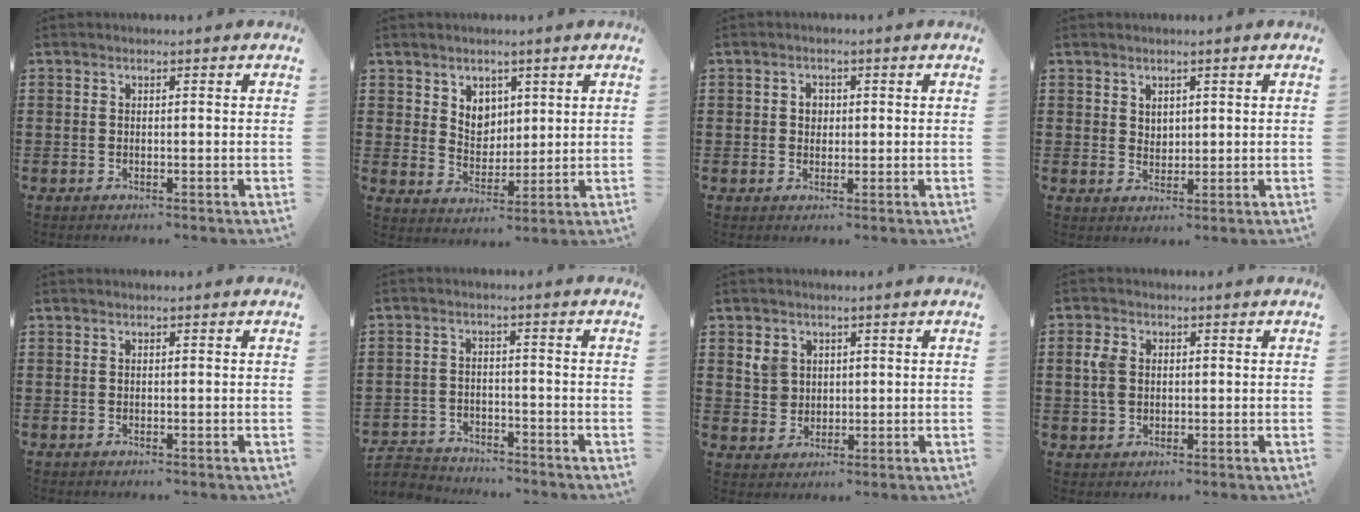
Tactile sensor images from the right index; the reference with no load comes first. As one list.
[{"total": 4.7, "force": [2.9, 3.6, 0.9], "torque": [-0.027, 0.003, 0.053]}, {"total": 1.9, "force": [0.1, 1.6, 1.0], "torque": [-0.022, 0.010, 0.001]}, {"total": 2.1, "force": [1.5, 1.4, 0.3], "torque": [-0.010, 0.005, 0.029]}, {"total": 0.0}, {"total": 3.5, "force": [-3.4, 0.7, -0.2], "torque": [-0.013, -0.001, -0.077]}, {"total": 3.8, "force": [1.4, 3.4, 1.0], "torque": [-0.035, 0.014, 0.025]}, {"total": 3.5, "force": [0.6, 2.6, 2.3], "torque": [-0.060, 0.009, 0.007]}]